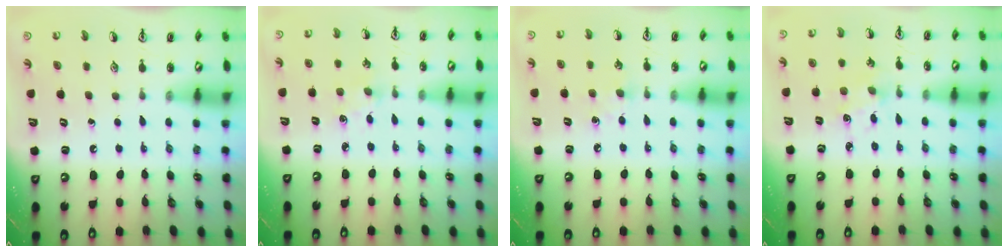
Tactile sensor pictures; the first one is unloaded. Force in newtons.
{"total": 3.5, "press": 3.5, "slide": 0.5}
{"total": 6.5, "press": 6.4, "slide": 1.0}
{"total": 2.3, "press": 2.3, "slide": 0.4}